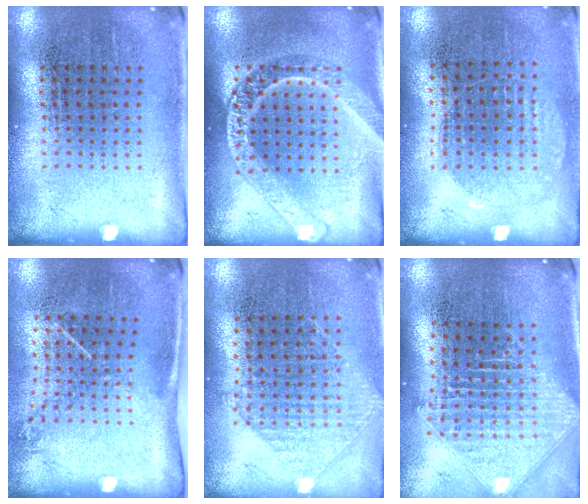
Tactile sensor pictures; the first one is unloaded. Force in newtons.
{"total": 2.4, "press": 2.4, "slide": 0.2}
{"total": 1.0, "press": 0.9, "slide": 0.4}
{"total": 1.3, "press": 0.9, "slide": 0.9}
{"total": 0.9, "press": 0.9, "slide": 0.3}
{"total": 2.5, "press": 1.9, "slide": 1.6}